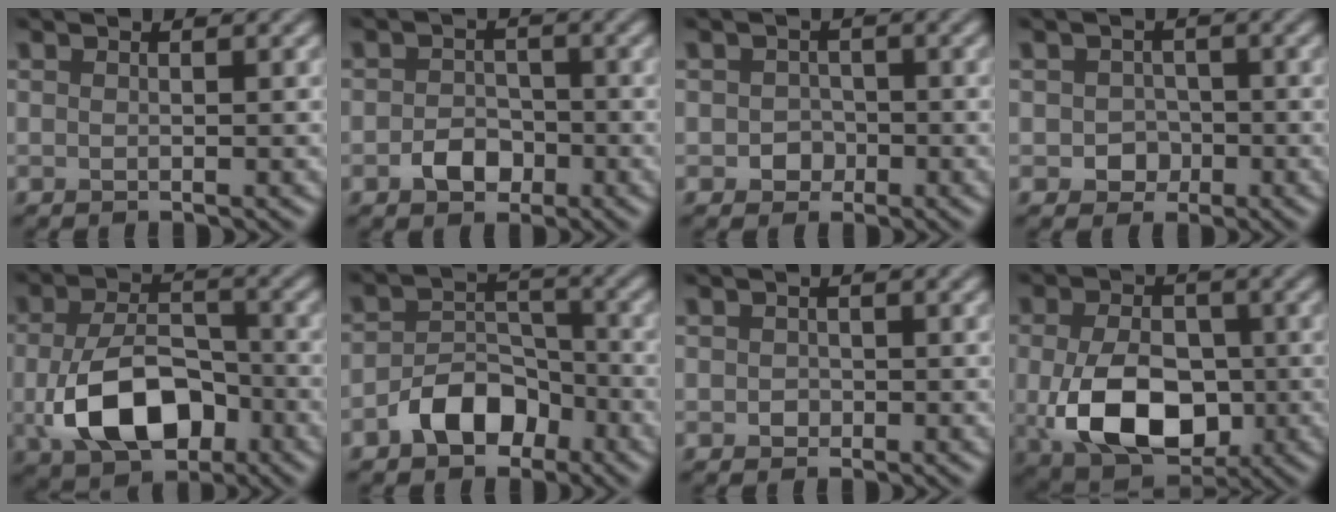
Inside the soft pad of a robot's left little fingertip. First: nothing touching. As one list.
[{"total": 2.6, "force": [-1.2, 1.9, 1.2], "torque": [-0.017, 0.002, -0.026]}, {"total": 1.7, "force": [-0.4, 1.5, 0.5], "torque": [-0.002, -0.001, -0.009]}, {"total": 2.0, "force": [-0.4, 1.8, 0.7], "torque": [-0.006, -0.002, -0.009]}, {"total": 8.0, "force": [-2.3, 5.0, 5.9], "torque": [-0.119, -0.005, -0.039]}, {"total": 4.8, "force": [-2.8, 3.0, 2.4], "torque": [-0.036, 0.005, -0.053]}, {"total": 0.8, "force": [-0.1, 0.8, 0.3], "torque": [-0.003, -0.004, -0.005]}, {"total": 8.9, "force": [-1.6, 6.0, 6.4], "torque": [-0.132, -0.018, -0.021]}]